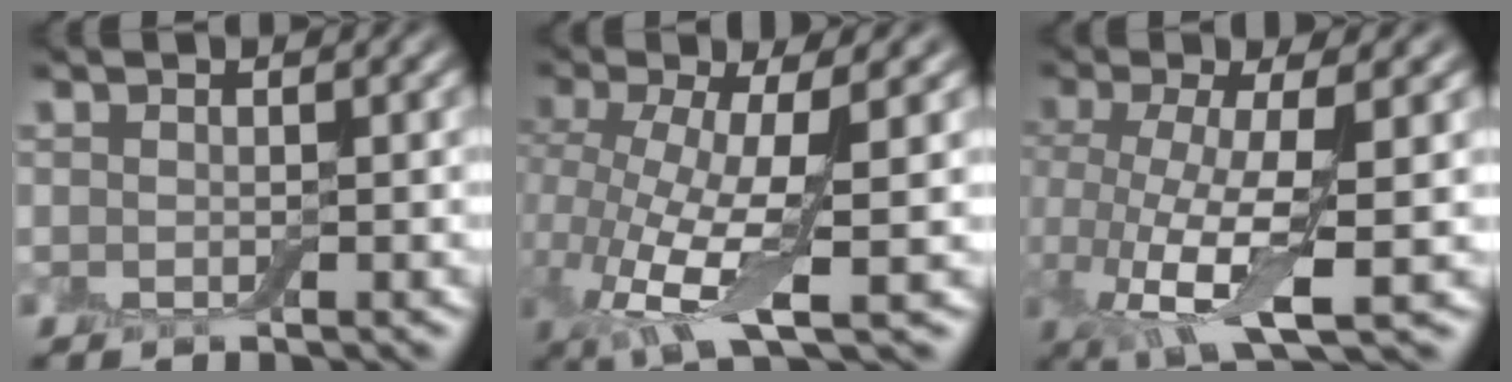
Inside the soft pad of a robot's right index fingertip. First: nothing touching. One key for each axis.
{"total": 7.1, "fx": -0.6, "fy": 2.0, "fz": 6.8, "tx": -0.137, "ty": -0.007, "tz": -0.008}
{"total": 7.1, "fx": -0.8, "fy": 2.2, "fz": 6.7, "tx": -0.125, "ty": -0.011, "tz": -0.011}